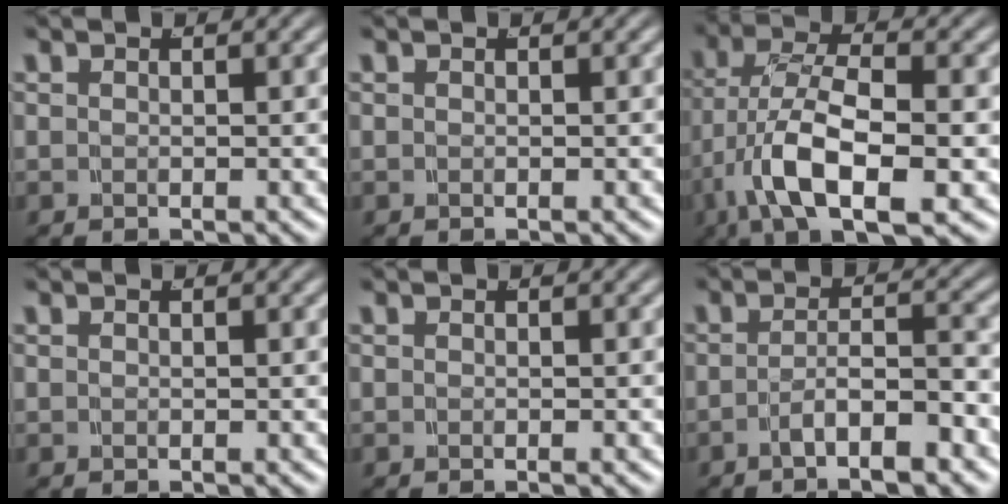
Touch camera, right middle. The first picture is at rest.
{"total": 0.0}
{"total": 6.6, "force": [-1.6, 2.9, 5.7], "torque": [-0.130, -0.028, -0.015]}
{"total": 0.0}
{"total": 0.0}
{"total": 4.7, "force": [-3.8, 0.6, 2.7], "torque": [-0.037, -0.003, -0.065]}